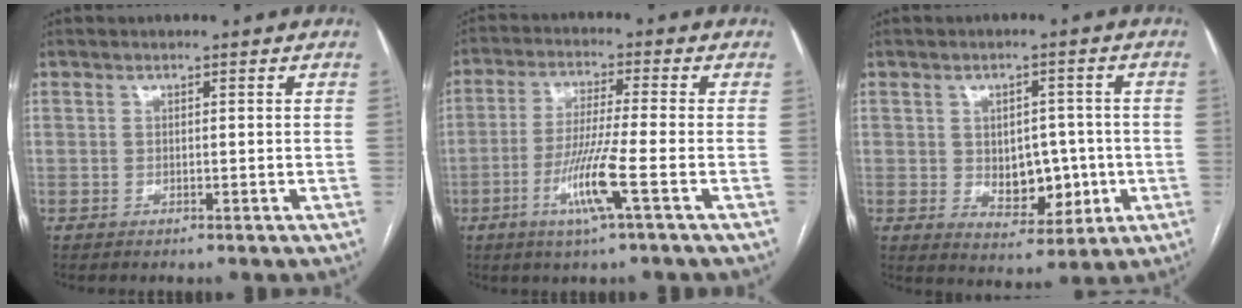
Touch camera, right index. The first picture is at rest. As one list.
[{"total": 8.8, "force": [-3.4, -0.9, 8.1], "torque": [-0.159, -0.014, -0.069]}, {"total": 8.1, "force": [-0.7, 5.1, 6.2], "torque": [-0.081, 0.006, 0.002]}]